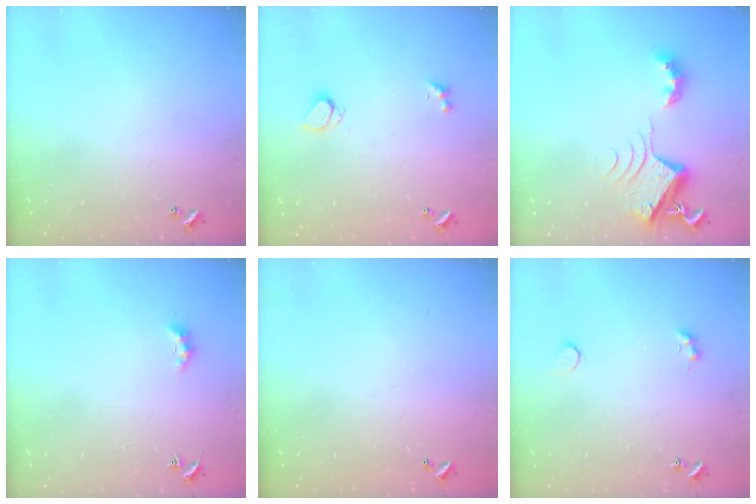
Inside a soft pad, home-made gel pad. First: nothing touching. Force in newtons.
{"total": 1.9, "press": 1.8, "slide": 0.7}
{"total": 7.0, "press": 7.0, "slide": 0.8}
{"total": 2.2, "press": 2.1, "slide": 0.6}
{"total": 2.8, "press": 2.8, "slide": 0.1}
{"total": 1.8, "press": 1.5, "slide": 1.0}